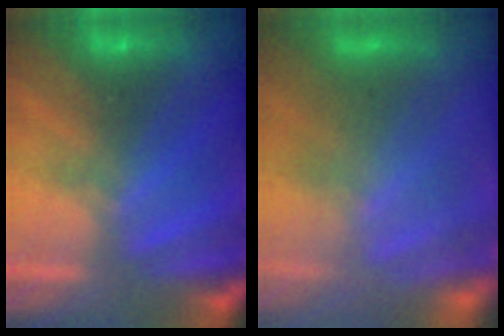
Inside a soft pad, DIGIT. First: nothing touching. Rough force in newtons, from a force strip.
{"total": 3.8}